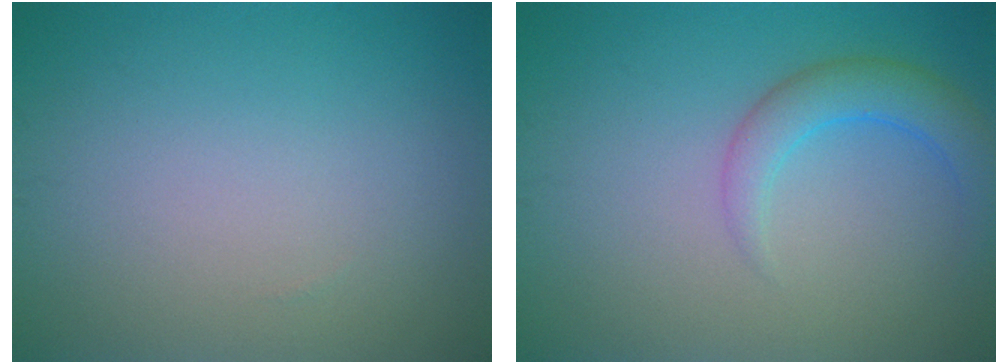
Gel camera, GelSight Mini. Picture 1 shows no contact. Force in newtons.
{"total": 3.3, "press": 3.3, "slide": 0.3}